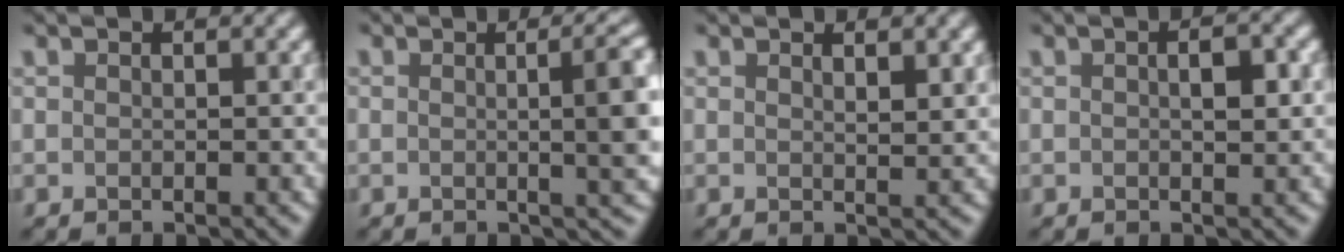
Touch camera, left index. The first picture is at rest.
{"total": 6.1, "force": [0.2, 1.8, 5.8], "torque": [-0.055, 0.004, 0.004]}
{"total": 1.7, "force": [1.1, 0.4, 1.3], "torque": [-0.014, -0.001, 0.016]}
{"total": 2.1, "force": [0.3, 0.7, 2.0], "torque": [-0.030, 0.003, 0.003]}